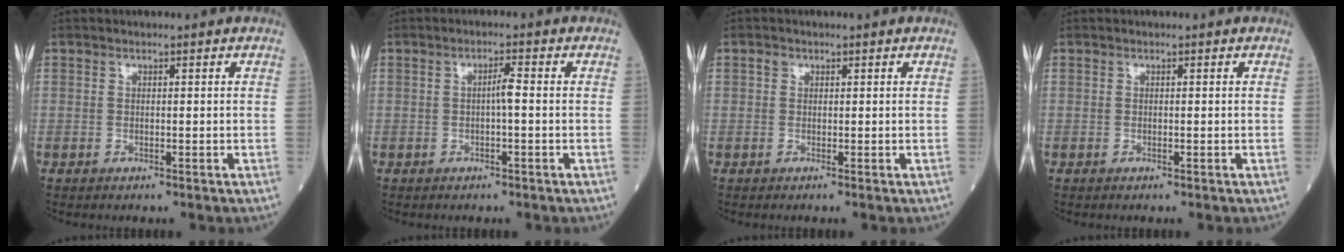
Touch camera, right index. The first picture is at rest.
{"total": 1.9, "force": [-0.2, 0.1, 1.9], "torque": [-0.031, 0.003, -0.003]}
{"total": 0.6, "force": [0.1, 0.5, 0.2], "torque": [-0.004, 0.004, 0.000]}
{"total": 0.0}